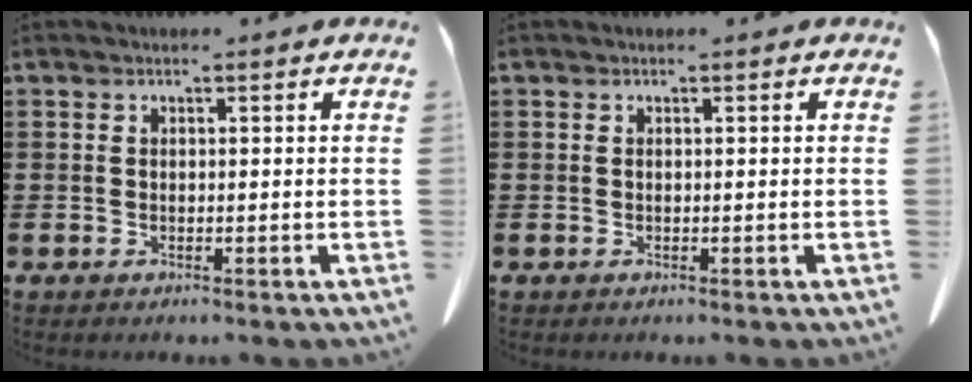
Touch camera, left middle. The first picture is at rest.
{"total": 0.0}